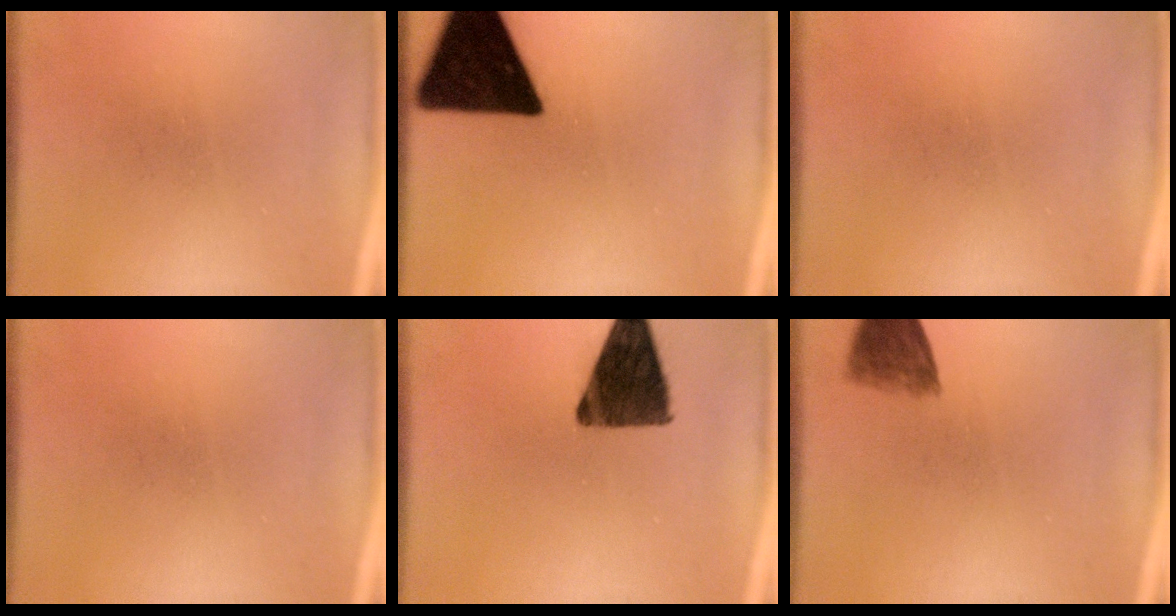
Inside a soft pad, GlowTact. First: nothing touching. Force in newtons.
{"total": 19.1}
{"total": 0.0}
{"total": 0.0}
{"total": 12.4}
{"total": 5.6}